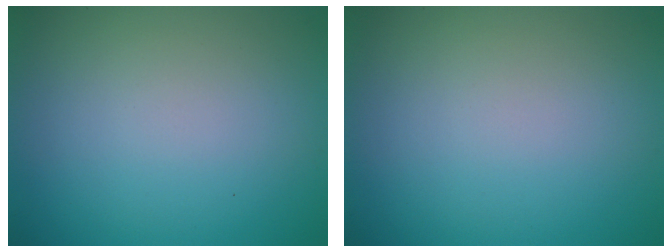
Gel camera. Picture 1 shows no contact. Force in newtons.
{"total": 0.0}